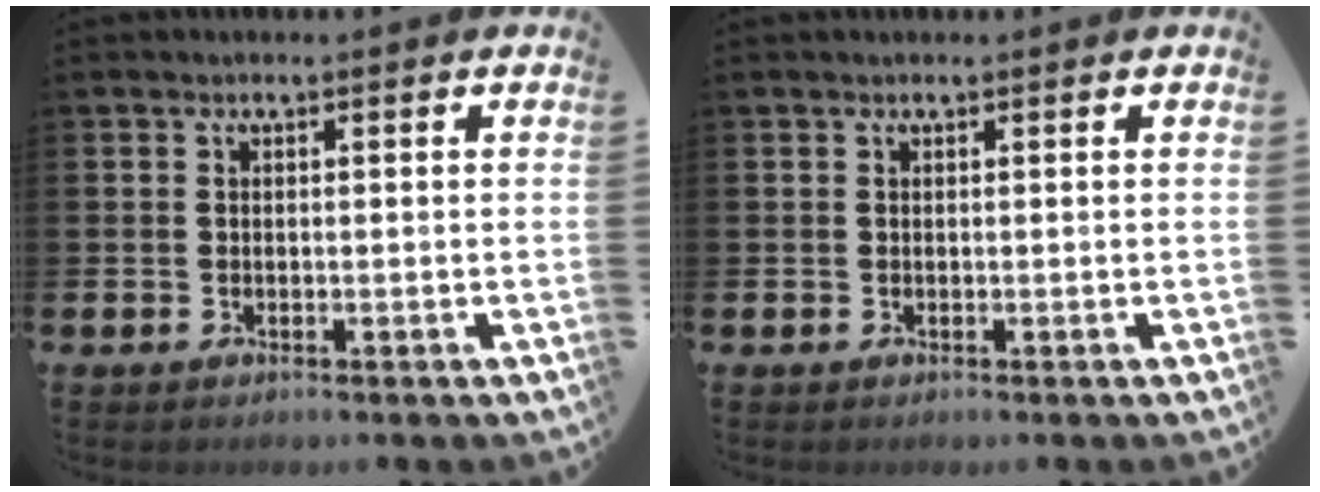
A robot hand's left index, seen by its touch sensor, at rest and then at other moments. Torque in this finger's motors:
{"motor_torque": [0.10, 0.10, 0.01, -0.01]}